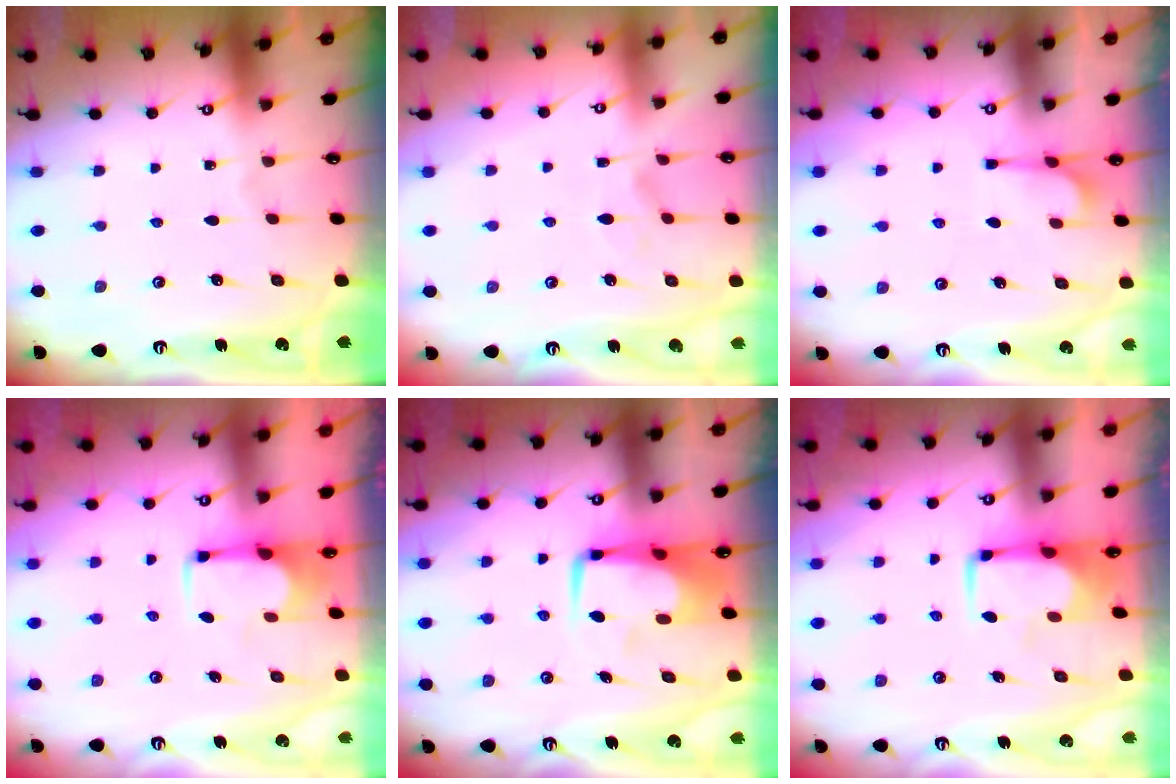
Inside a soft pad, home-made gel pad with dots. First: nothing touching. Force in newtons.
{"total": 1.9, "press": 1.5, "slide": 1.1}
{"total": 2.5, "press": 2.2, "slide": 1.2}
{"total": 1.9, "press": 1.7, "slide": 0.8}
{"total": 8.1, "press": 8.0, "slide": 0.8}
{"total": 0.5, "press": 0.5, "slide": 0.2}